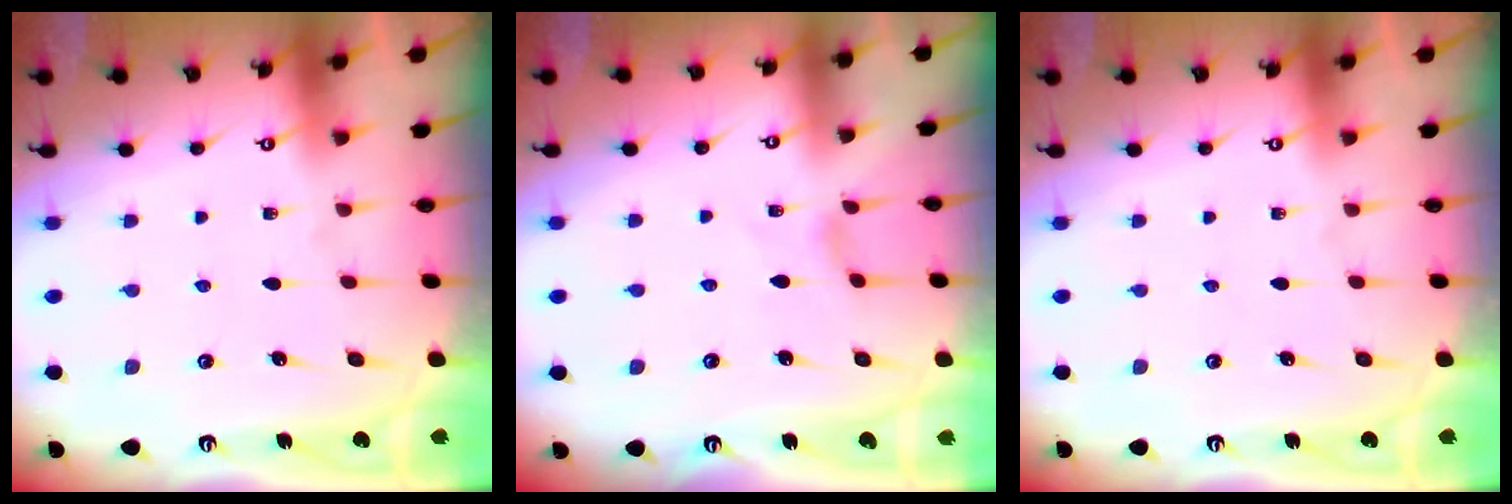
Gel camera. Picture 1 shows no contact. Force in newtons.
{"total": 0.7, "press": 0.6, "slide": 0.3}
{"total": 0.0}